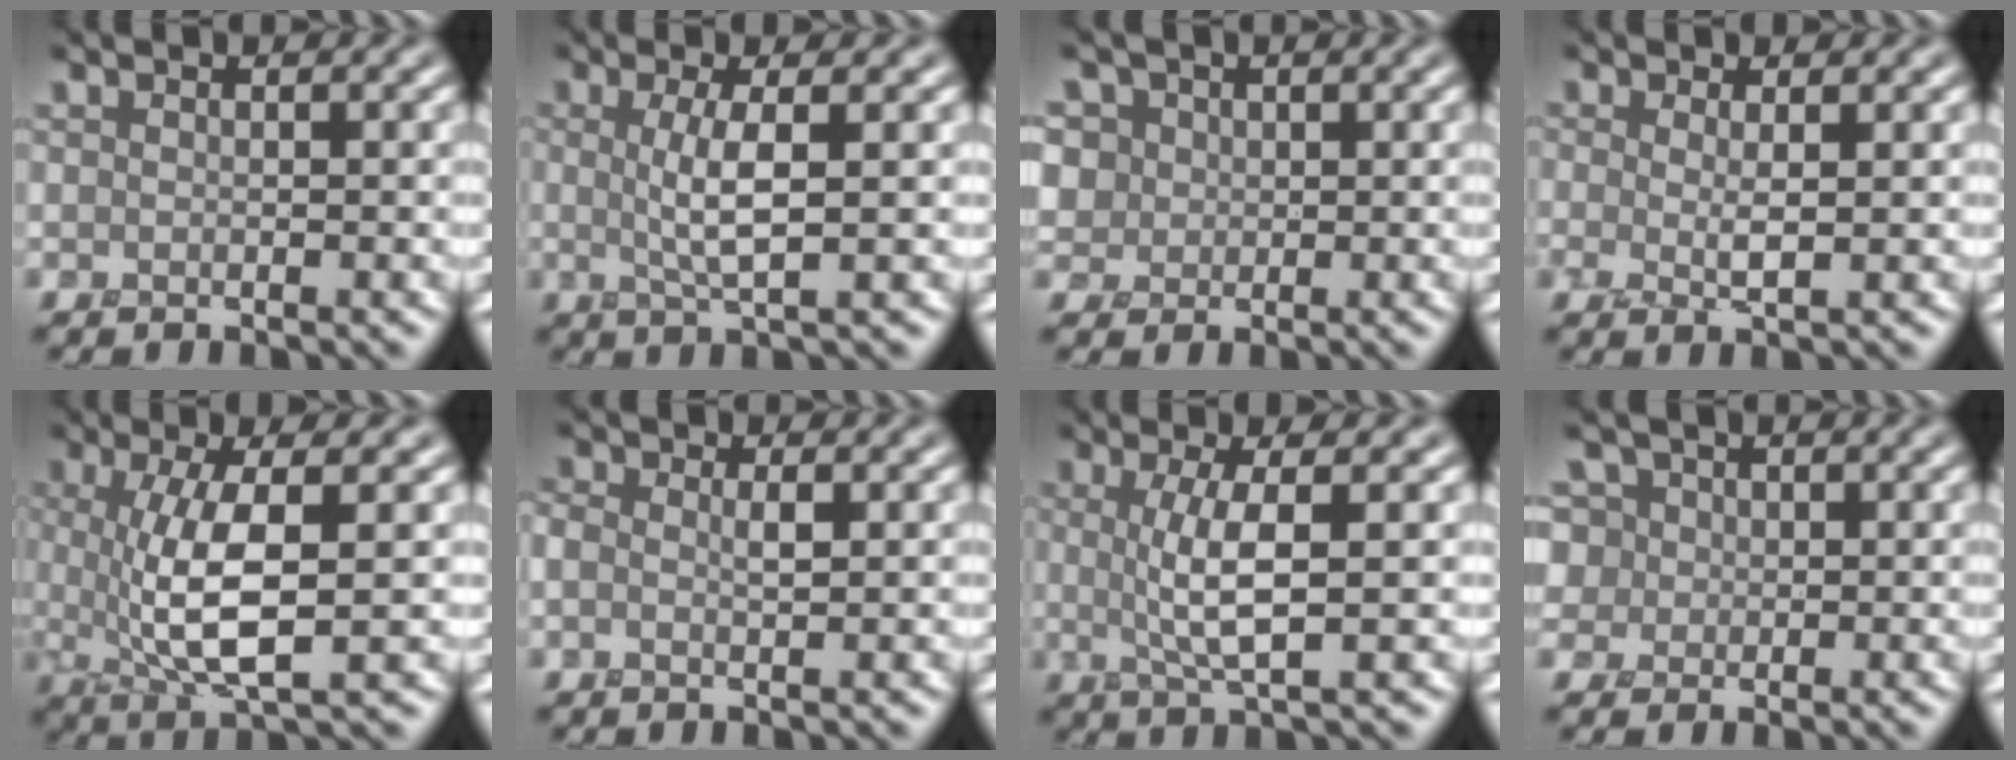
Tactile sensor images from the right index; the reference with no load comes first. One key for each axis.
{"total": 2.9, "fx": 0.1, "fy": 0.6, "fz": 2.8, "tx": -0.054, "ty": -0.006, "tz": 0.005}
{"total": 3.8, "fx": 1.6, "fy": 3.3, "fz": 1.0, "tx": -0.034, "ty": 0.012, "tz": 0.027}
{"total": 1.4, "fx": -0.1, "fy": 0.1, "fz": 1.4, "tx": -0.031, "ty": -0.009, "tz": 0.002}
{"total": 5.8, "fx": 0.1, "fy": 1.5, "fz": 5.6, "tx": -0.108, "ty": -0.006, "tz": 0.008}
{"total": 0.9, "fx": -0.1, "fy": 0.4, "fz": 0.8, "tx": -0.017, "ty": -0.001, "tz": -0.001}
{"total": 3.8, "fx": 0.2, "fy": 0.8, "fz": 3.8, "tx": -0.072, "ty": -0.004, "tz": 0.009}
{"total": 5.5, "fx": 2.3, "fy": 4.5, "fz": 2.0, "tx": -0.042, "ty": 0.022, "tz": 0.019}